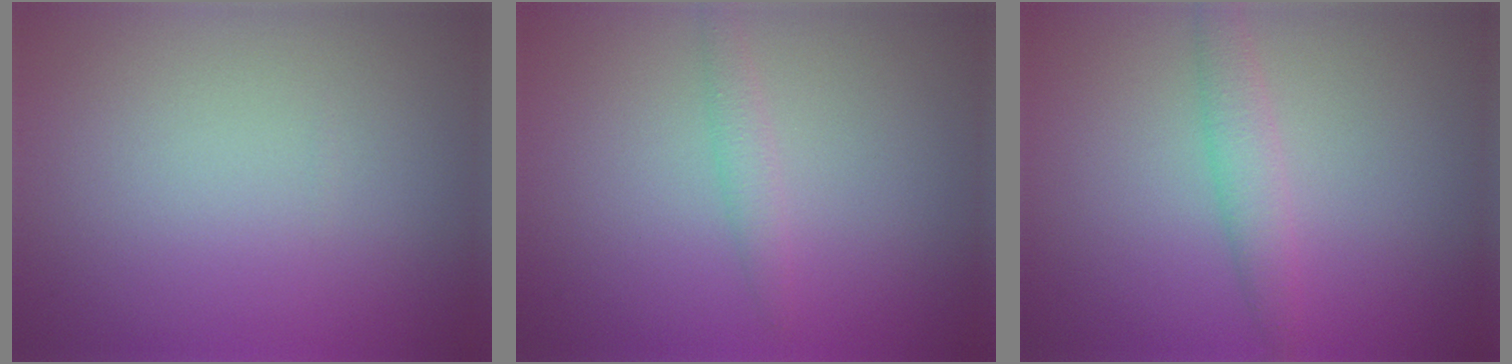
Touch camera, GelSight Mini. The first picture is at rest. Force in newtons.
{"total": 1.3, "press": 1.3, "slide": 0.1}
{"total": 2.2, "press": 2.2, "slide": 0.2}